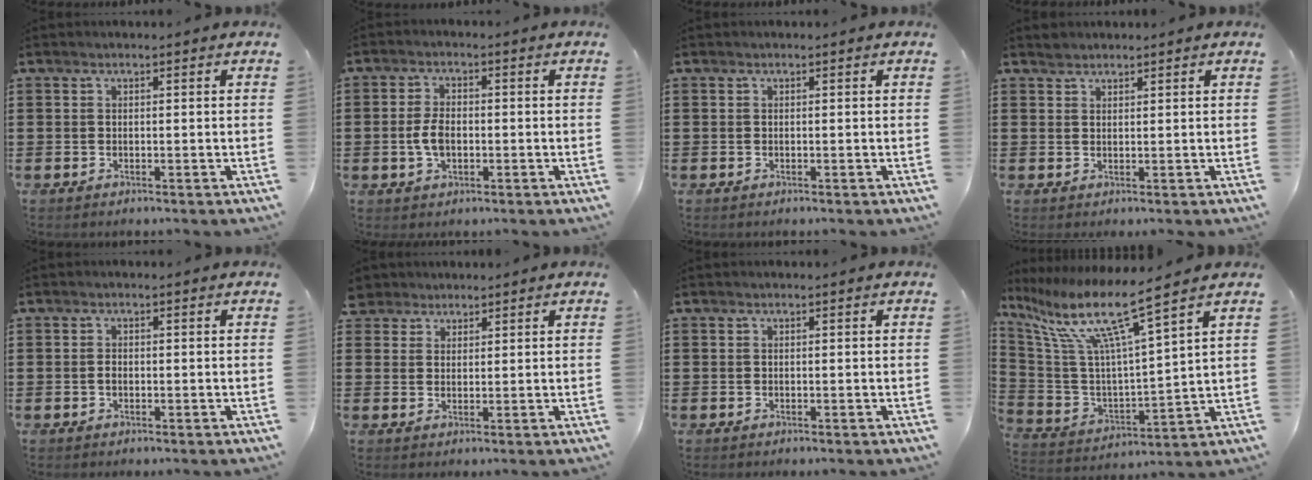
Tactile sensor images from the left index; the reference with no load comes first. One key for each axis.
{"total": 4.4, "fx": -0.5, "fy": 2.4, "fz": 3.6, "tx": -0.089, "ty": -0.002, "tz": -0.016}
{"total": 0.0}
{"total": 1.4, "fx": 1.3, "fy": 0.5, "fz": 0.0, "tx": -0.003, "ty": 0.000, "tz": 0.025}
{"total": 1.2, "fx": -0.1, "fy": 0.6, "fz": 1.0, "tx": -0.022, "ty": 0.002, "tz": -0.003}
{"total": 2.8, "fx": 2.2, "fy": 1.8, "fz": -0.1, "tx": -0.012, "ty": 0.009, "tz": 0.043}
{"total": 0.0}
{"total": 11.7, "fx": 7.7, "fy": 1.3, "fz": 8.8, "tx": -0.195, "ty": -0.045, "tz": 0.121}